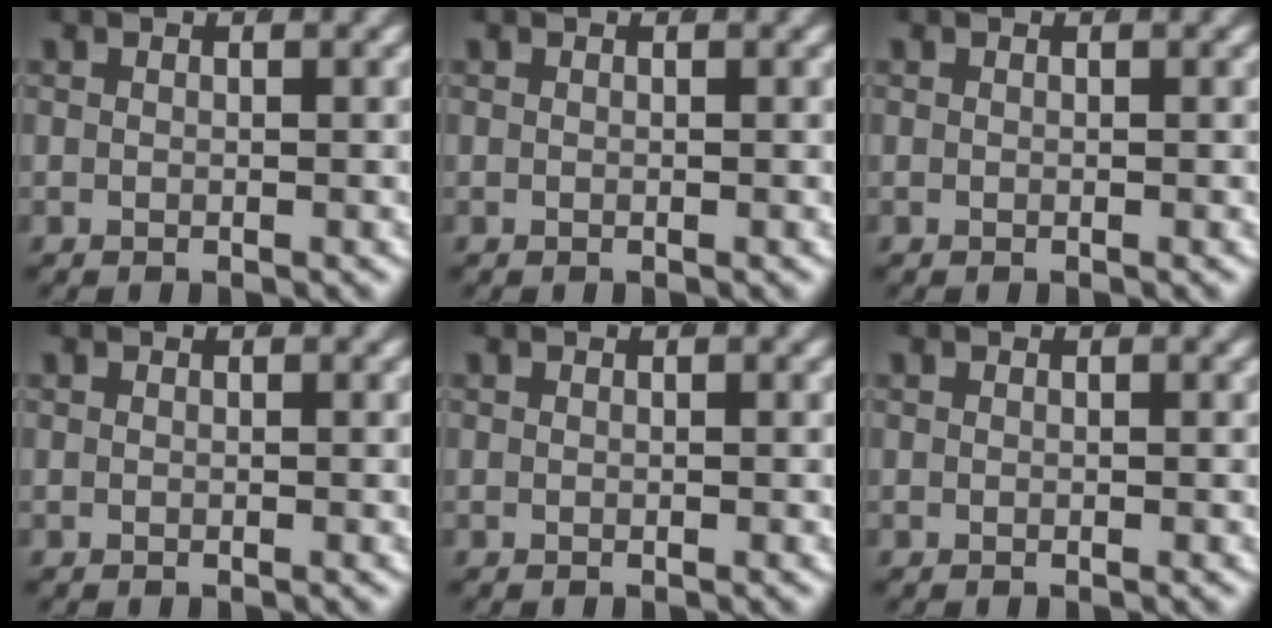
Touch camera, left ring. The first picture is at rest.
{"total": 0.0}
{"total": 0.0}
{"total": 0.0}
{"total": 0.0}
{"total": 1.0, "force": [-0.2, -1.0, -0.3], "torque": [0.011, -0.012, 0.007]}